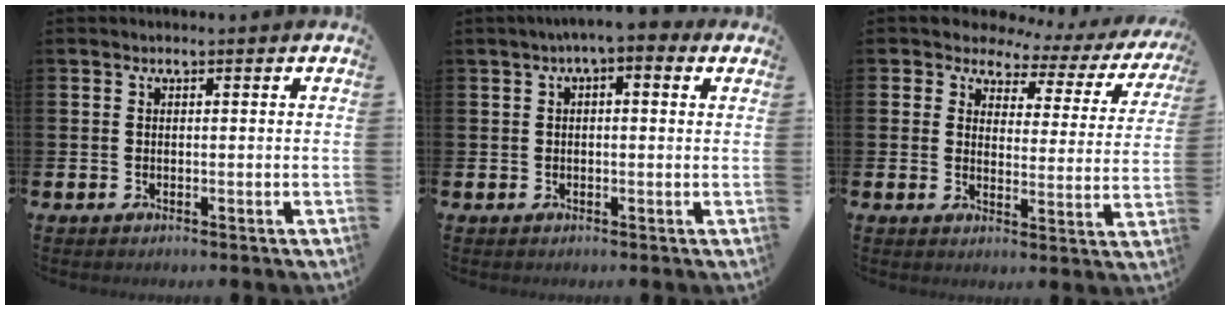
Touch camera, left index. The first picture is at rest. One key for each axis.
{"total": 2.4, "fx": 1.2, "fy": 0.7, "fz": 1.9, "tx": -0.023, "ty": -0.001, "tz": 0.014}
{"total": 3.4, "fx": 2.5, "fy": 2.3, "fz": 0.2, "tx": -0.012, "ty": -0.032, "tz": 0.030}